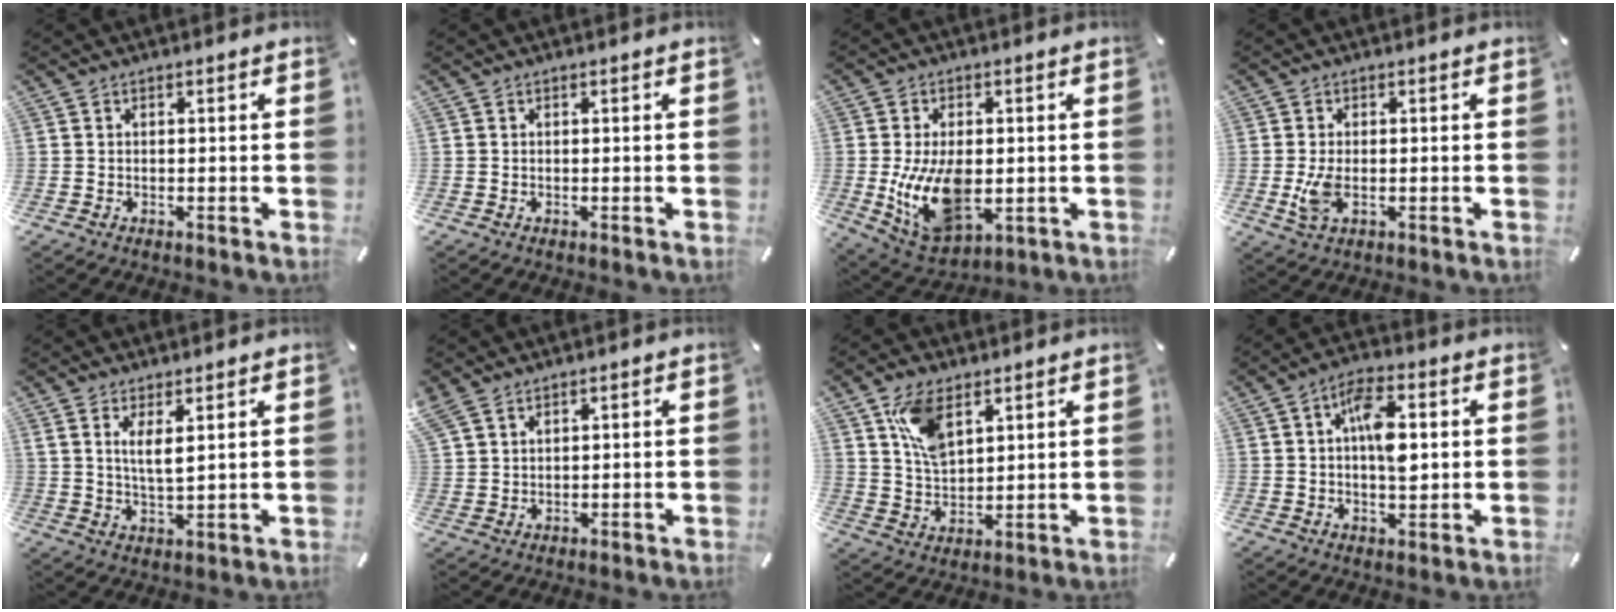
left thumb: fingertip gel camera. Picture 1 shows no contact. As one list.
[{"total": 0.0}, {"total": 14.1, "force": [-1.0, 8.8, 11.0], "torque": [-0.215, -0.015, -0.014]}, {"total": 5.2, "force": [-0.7, 2.8, 4.3], "torque": [-0.098, -0.009, -0.018]}, {"total": 5.1, "force": [2.8, 1.4, 4.0], "torque": [-0.071, -0.011, 0.047]}, {"total": 3.9, "force": [3.2, 1.9, 1.5], "torque": [-0.034, -0.005, 0.063]}, {"total": 9.8, "force": [5.5, 5.4, 6.1], "torque": [-0.122, -0.012, 0.101]}, {"total": 9.4, "force": [1.7, 4.7, 7.9], "torque": [-0.126, 0.000, 0.023]}]